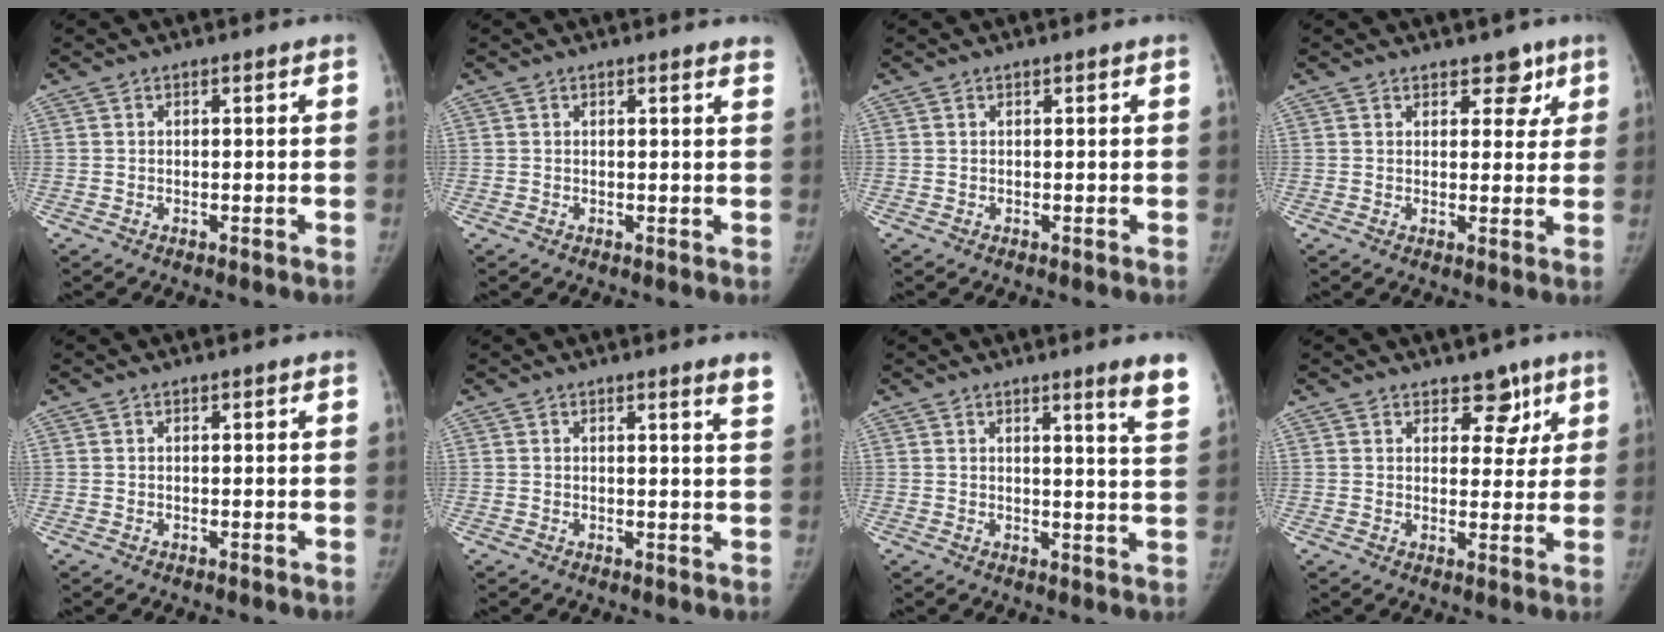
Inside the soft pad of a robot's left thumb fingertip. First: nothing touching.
{"total": 2.5, "force": [2.2, 0.3, 1.1], "torque": [-0.009, -0.007, 0.013]}
{"total": 0.0}
{"total": 4.5, "force": [2.8, 2.8, 2.1], "torque": [0.012, -0.010, 0.034]}
{"total": 0.0}
{"total": 3.2, "force": [2.4, -0.2, 2.0], "torque": [-0.025, -0.017, 0.024]}
{"total": 6.6, "force": [4.7, -0.5, 4.6], "torque": [-0.054, -0.035, 0.049]}
{"total": 5.4, "force": [3.5, 3.4, 2.3], "torque": [0.012, -0.016, 0.048]}